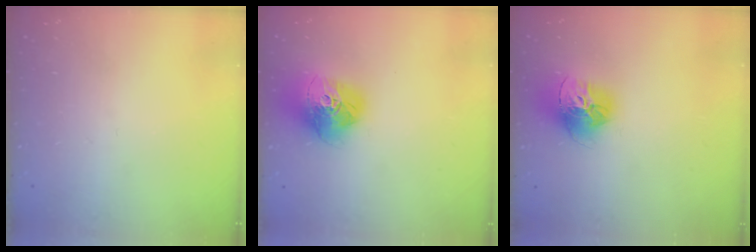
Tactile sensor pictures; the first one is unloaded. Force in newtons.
{"total": 17.6, "press": 17.6, "slide": 1.6}
{"total": 15.7, "press": 15.6, "slide": 1.7}